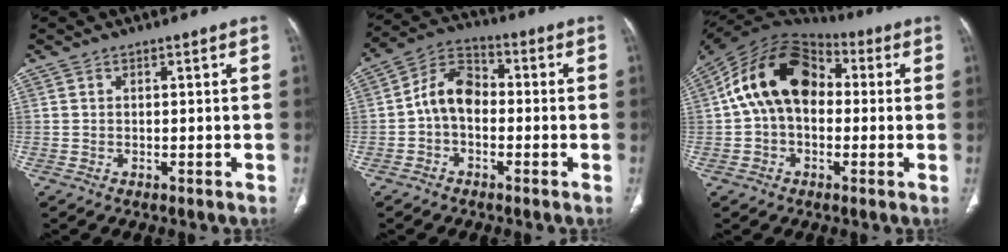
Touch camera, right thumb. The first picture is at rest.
{"total": 8.4, "force": [-1.1, 5.8, 6.0], "torque": [-0.092, 0.029, -0.036]}
{"total": 17.3, "force": [2.2, 11.9, 12.4], "torque": [-0.199, 0.042, 0.027]}